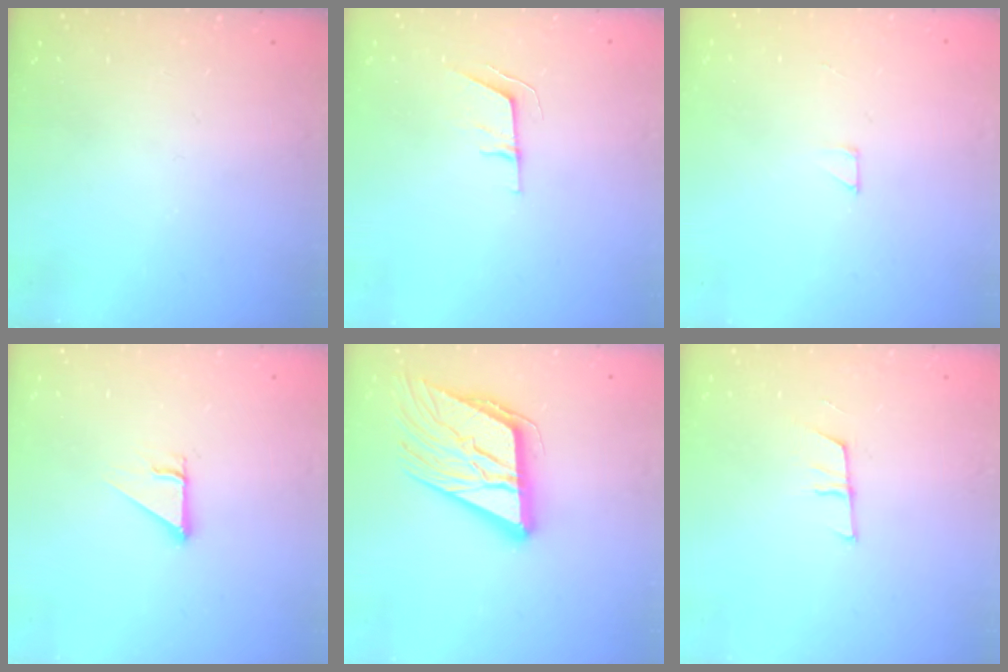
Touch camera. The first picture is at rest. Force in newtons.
{"total": 6.1, "press": 5.5, "slide": 2.7}
{"total": 2.0, "press": 2.0, "slide": 0.0}
{"total": 2.5, "press": 2.5, "slide": 0.1}
{"total": 19.0, "press": 18.5, "slide": 4.3}
{"total": 6.0, "press": 5.4, "slide": 2.5}